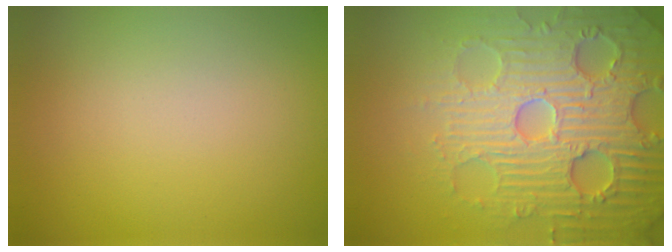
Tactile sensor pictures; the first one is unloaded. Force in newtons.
{"total": 7.6, "press": 7.4, "slide": 1.5}